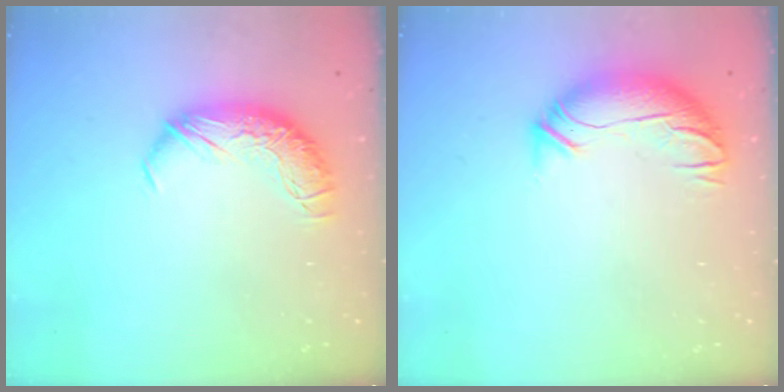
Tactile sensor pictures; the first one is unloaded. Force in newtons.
{"total": 3.5, "press": 2.3, "slide": 2.6}